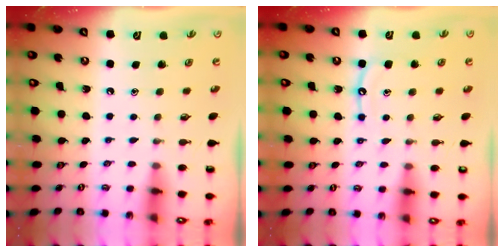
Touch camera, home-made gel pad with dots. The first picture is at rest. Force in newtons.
{"total": 8.1, "press": 8.1, "slide": 0.7}